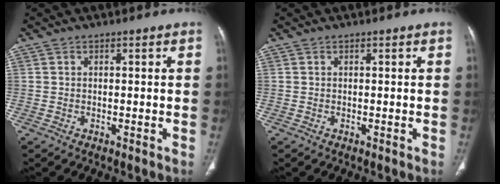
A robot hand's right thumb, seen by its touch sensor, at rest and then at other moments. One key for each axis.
{"total": 0.0}